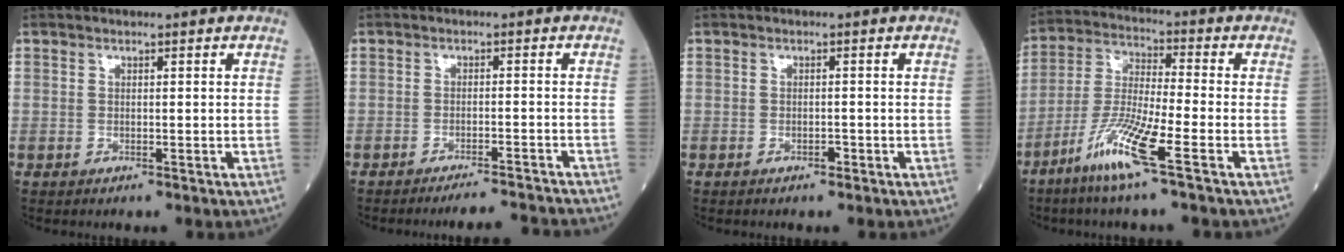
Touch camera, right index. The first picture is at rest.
{"total": 7.8, "force": [-7.7, -0.7, 1.5], "torque": [-0.012, -0.013, -0.098]}
{"total": 1.0, "force": [-0.6, 0.4, 0.6], "torque": [-0.008, 0.001, -0.008]}
{"total": 10.4, "force": [-5.6, -0.3, 8.7], "torque": [-0.178, -0.017, -0.117]}